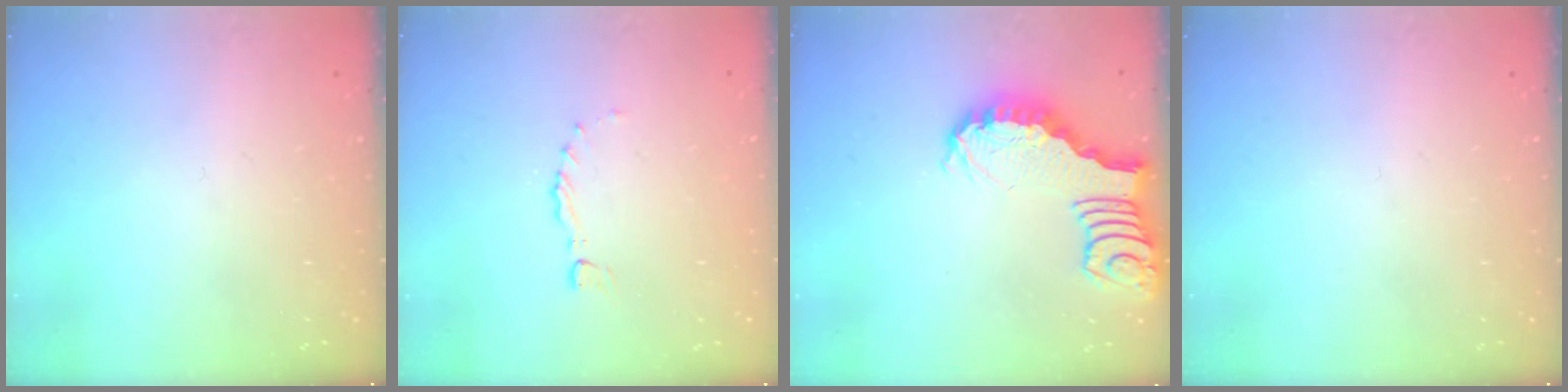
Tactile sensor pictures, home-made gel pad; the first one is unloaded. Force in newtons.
{"total": 0.0}
{"total": 3.1, "press": 3.1, "slide": 0.5}
{"total": 0.0}